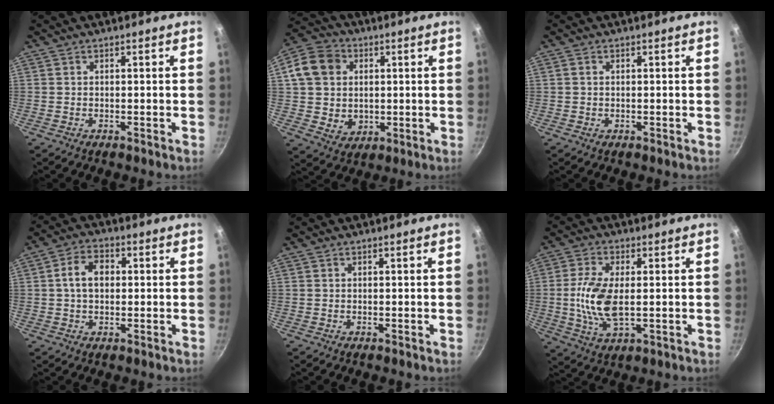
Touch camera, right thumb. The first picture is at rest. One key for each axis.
{"total": 13.0, "fx": 2.3, "fy": 11.2, "fz": 6.1, "tx": -0.081, "ty": 0.005, "tz": 0.042}
{"total": 0.7, "fx": 0.2, "fy": 0.6, "fz": 0.4, "tx": -0.004, "ty": 0.002, "tz": 0.003}
{"total": 6.6, "fx": 0.6, "fy": 4.7, "fz": 4.6, "tx": -0.068, "ty": 0.015, "tz": 0.003}
{"total": 0.0}
{"total": 10.2, "fx": 0.0, "fy": 4.9, "fz": 9.0, "tx": -0.187, "ty": -0.004, "tz": -0.001}